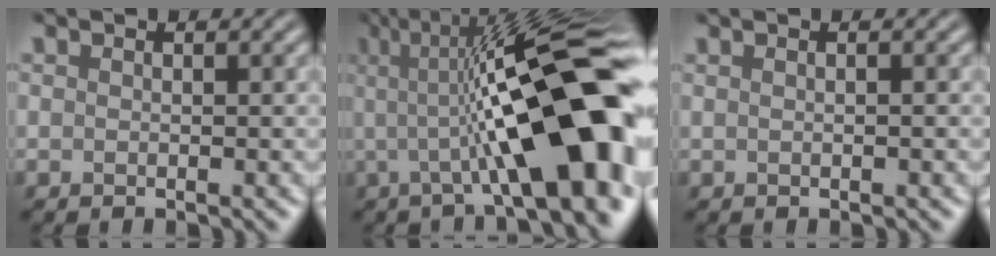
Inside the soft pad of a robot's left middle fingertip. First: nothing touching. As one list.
[{"total": 14.0, "force": [-0.3, 3.8, 13.4], "torque": [-0.169, 0.025, -0.016]}, {"total": 2.4, "force": [0.9, 1.4, 1.8], "torque": [-0.018, 0.026, -0.012]}]